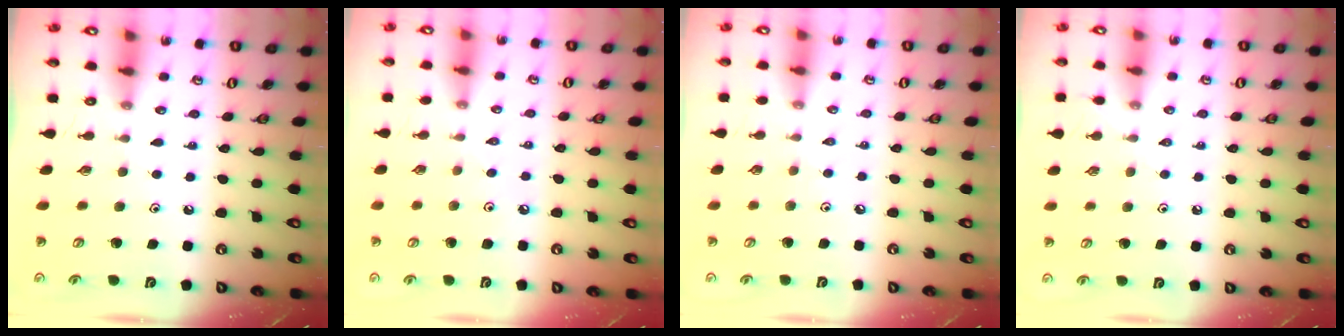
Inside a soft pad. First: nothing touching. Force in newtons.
{"total": 1.8, "press": 1.8, "slide": 0.2}
{"total": 1.5, "press": 1.5, "slide": 0.4}
{"total": 1.8, "press": 1.7, "slide": 0.4}